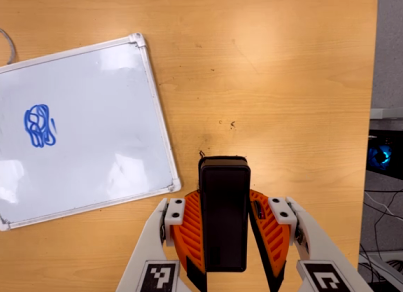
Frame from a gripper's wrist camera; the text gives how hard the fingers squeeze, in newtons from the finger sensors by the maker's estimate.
{"total": 6.0, "left": 4.6, "right": 7.4}